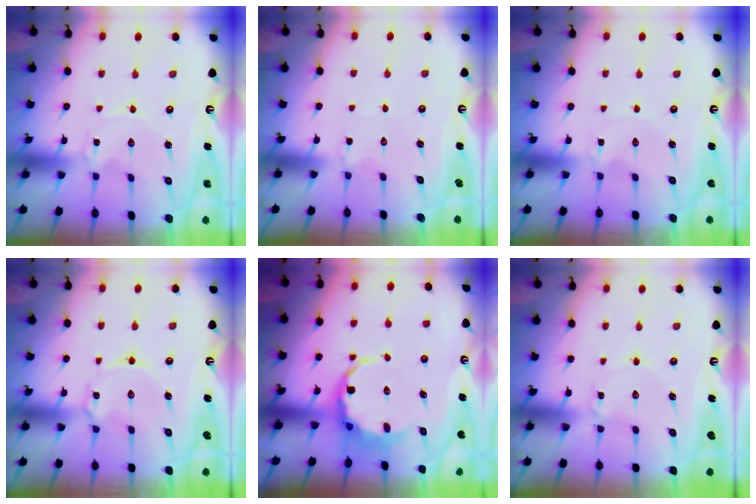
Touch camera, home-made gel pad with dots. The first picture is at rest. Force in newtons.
{"total": 1.9, "press": 1.9, "slide": 0.2}
{"total": 0.0}
{"total": 3.0, "press": 3.0, "slide": 0.4}
{"total": 7.3, "press": 6.8, "slide": 2.6}
{"total": 0.8, "press": 0.8, "slide": 0.0}